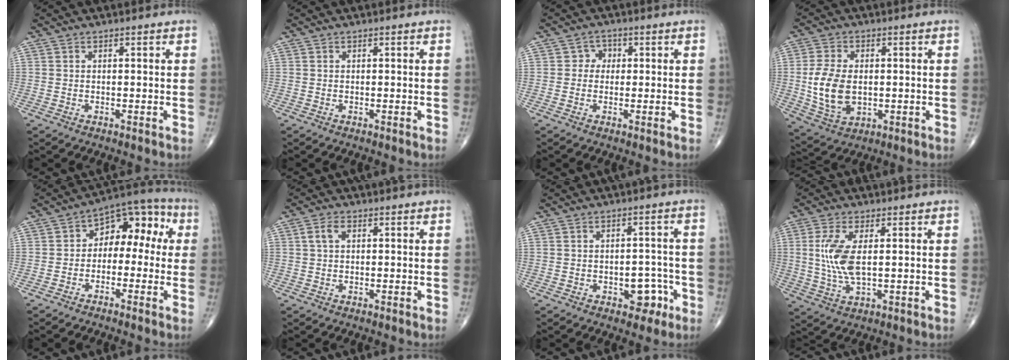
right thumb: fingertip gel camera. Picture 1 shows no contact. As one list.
[{"total": 0.0}, {"total": 2.5, "force": [0.2, 2.3, 0.9], "torque": [0.007, 0.007, -0.006]}, {"total": 10.8, "force": [-0.4, 6.9, 8.4], "torque": [-0.160, -0.006, 0.001]}, {"total": 10.7, "force": [0.2, 7.0, 8.1], "torque": [-0.067, 0.051, -0.015]}, {"total": 2.6, "force": [0.7, 1.6, 1.9], "torque": [-0.043, 0.009, 0.014]}, {"total": 5.5, "force": [-2.3, 3.5, 3.5], "torque": [-0.017, 0.024, -0.026]}, {"total": 8.1, "force": [1.0, 3.1, 7.4], "torque": [-0.173, -0.007, 0.024]}]